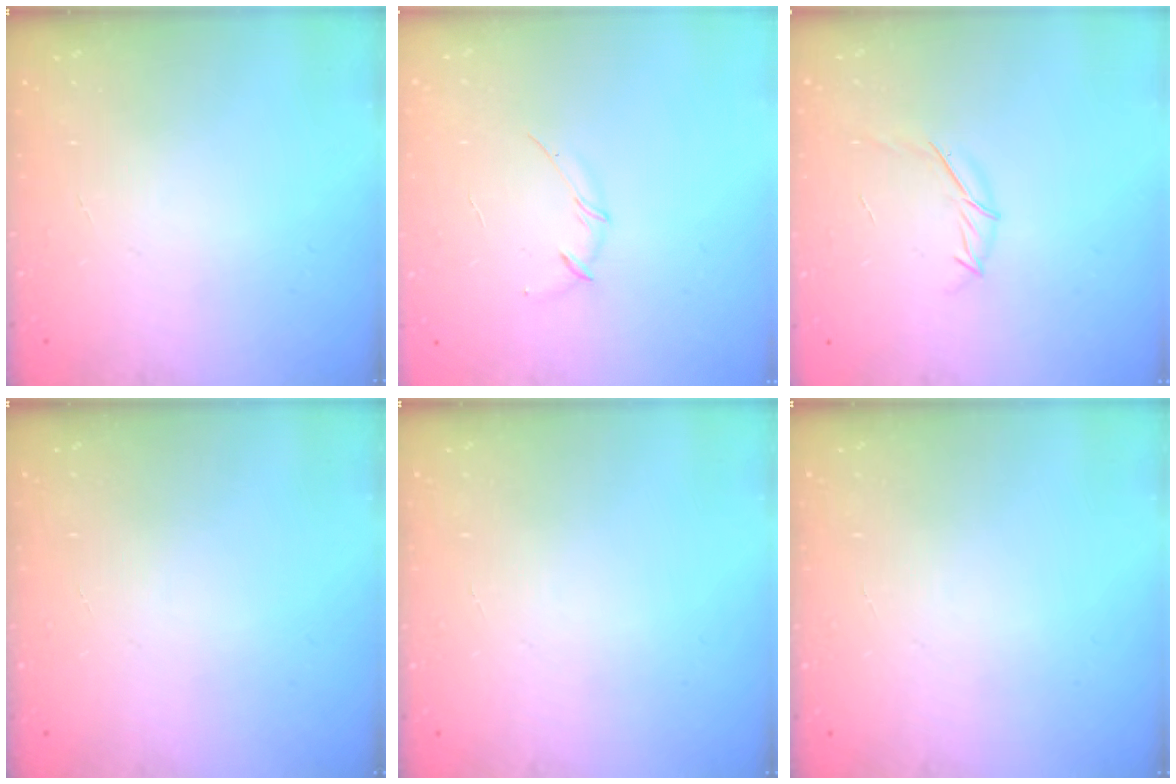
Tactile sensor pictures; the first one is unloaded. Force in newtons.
{"total": 3.0, "press": 2.9, "slide": 0.8}
{"total": 6.0, "press": 5.9, "slide": 1.0}
{"total": 0.0}
{"total": 0.0}
{"total": 0.0}